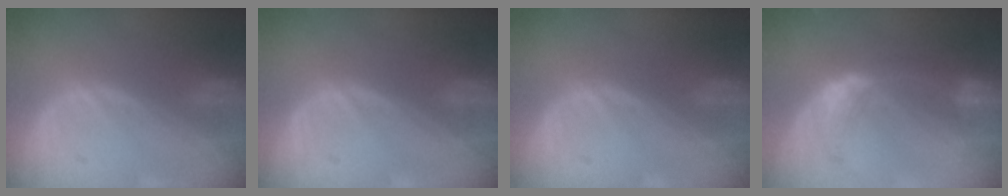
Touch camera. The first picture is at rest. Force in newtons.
{"total": 0.0}
{"total": 0.0}
{"total": 8.1, "press": 7.2, "slide": 3.7}